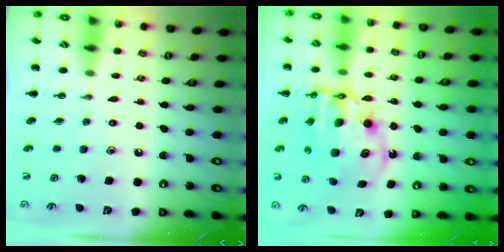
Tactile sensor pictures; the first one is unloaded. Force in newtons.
{"total": 10.6, "press": 10.3, "slide": 2.5}